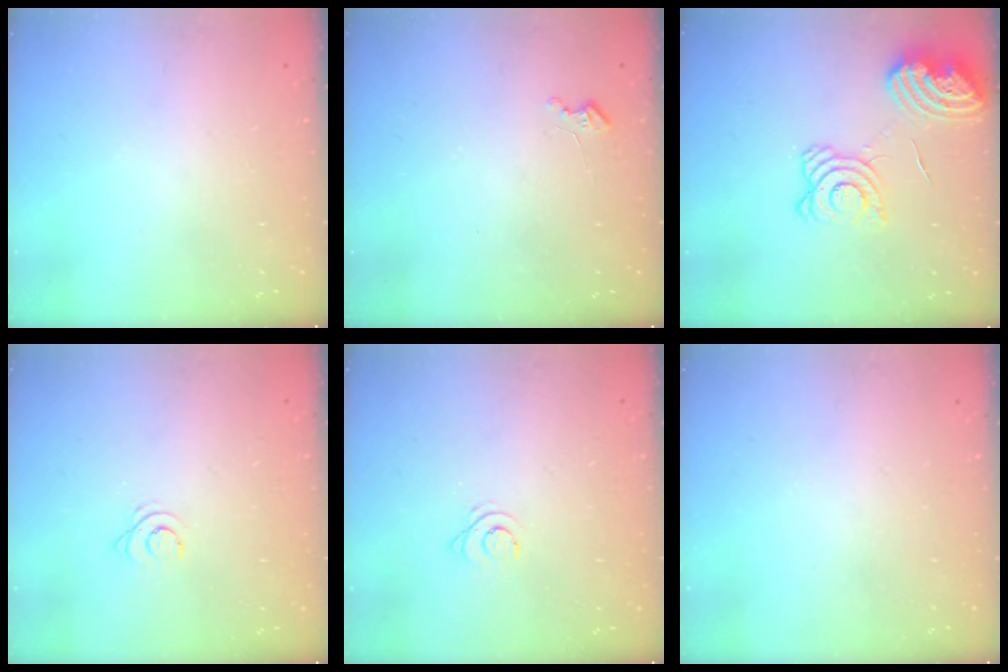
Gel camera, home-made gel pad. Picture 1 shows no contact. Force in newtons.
{"total": 2.6, "press": 2.6, "slide": 0.3}
{"total": 15.7, "press": 15.5, "slide": 1.9}
{"total": 3.9, "press": 3.9, "slide": 0.5}
{"total": 3.9, "press": 3.9, "slide": 0.5}
{"total": 0.0}